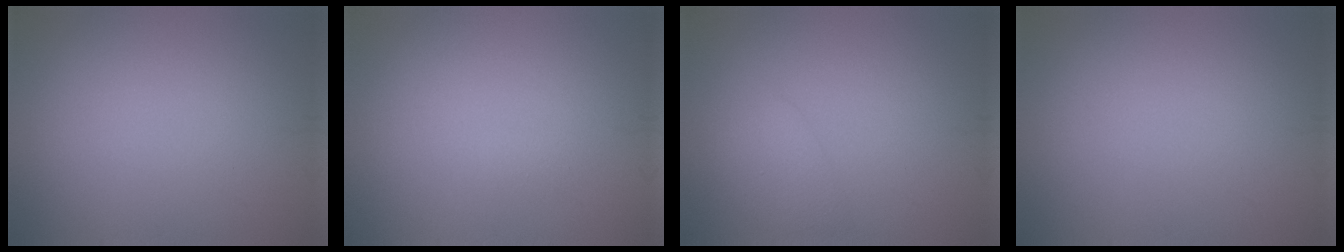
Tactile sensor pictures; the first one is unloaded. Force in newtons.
{"total": 0.5, "press": 0.5, "slide": 0.1}
{"total": 1.8, "press": 1.8, "slide": 0.1}
{"total": 0.0}